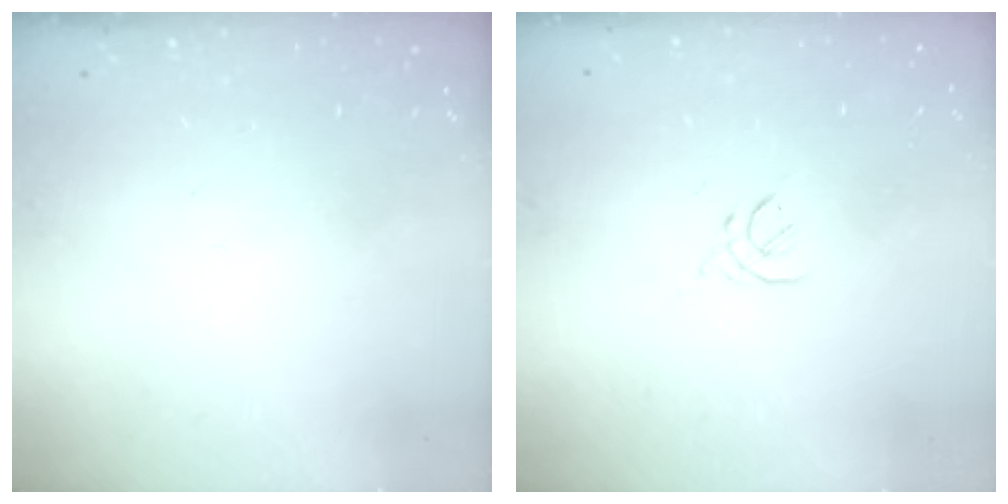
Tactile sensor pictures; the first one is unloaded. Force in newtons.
{"total": 2.6, "press": 2.5, "slide": 0.7}